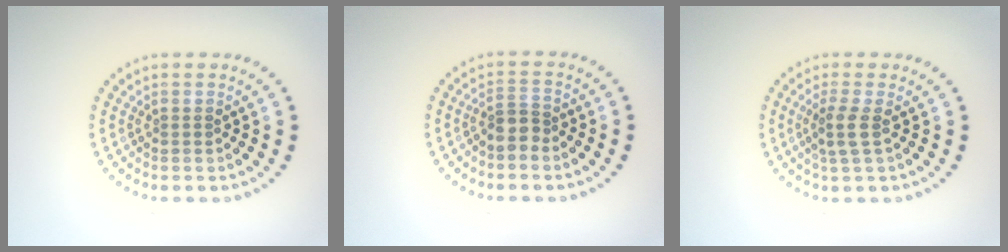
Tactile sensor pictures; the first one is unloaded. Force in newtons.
{"total": 2.1, "press": 1.7, "slide": 1.3}
{"total": 2.0, "press": 1.7, "slide": 1.1}